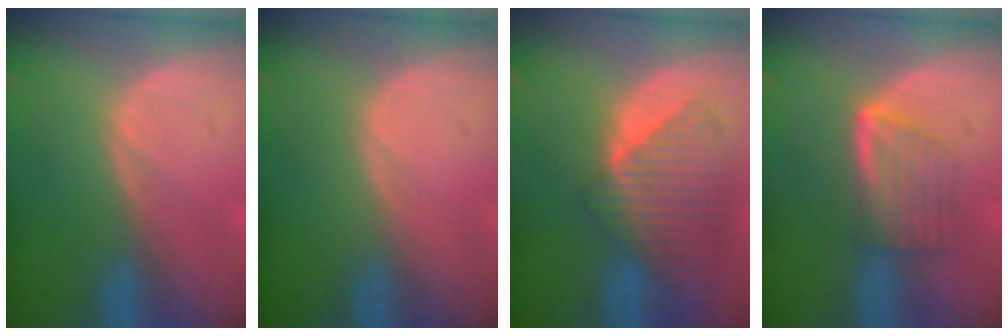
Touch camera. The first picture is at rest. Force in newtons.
{"total": 0.0}
{"total": 8.9, "press": 8.1, "slide": 3.8}
{"total": 5.8, "press": 5.4, "slide": 2.0}